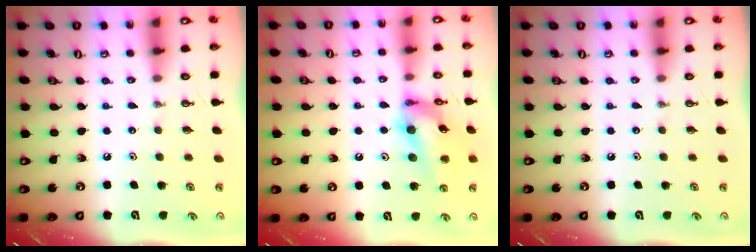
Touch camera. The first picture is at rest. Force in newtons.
{"total": 14.8, "press": 14.8, "slide": 1.3}
{"total": 0.0}